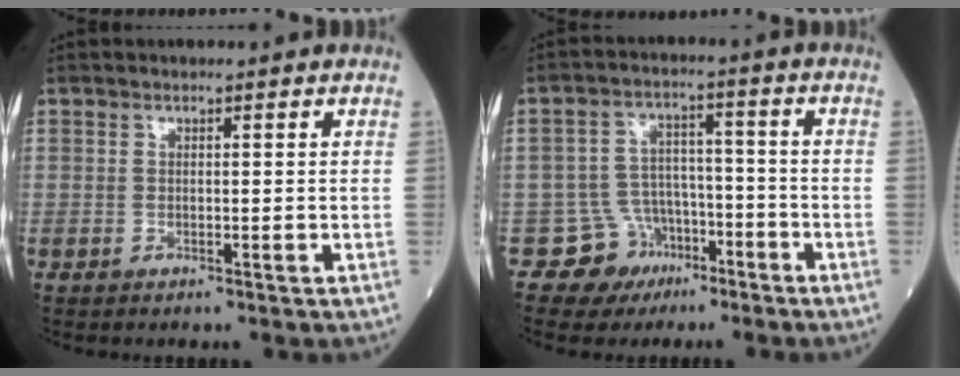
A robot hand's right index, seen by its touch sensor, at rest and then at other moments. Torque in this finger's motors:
{"motor_torque": [0.33, -0.30, -0.01, -0.04]}